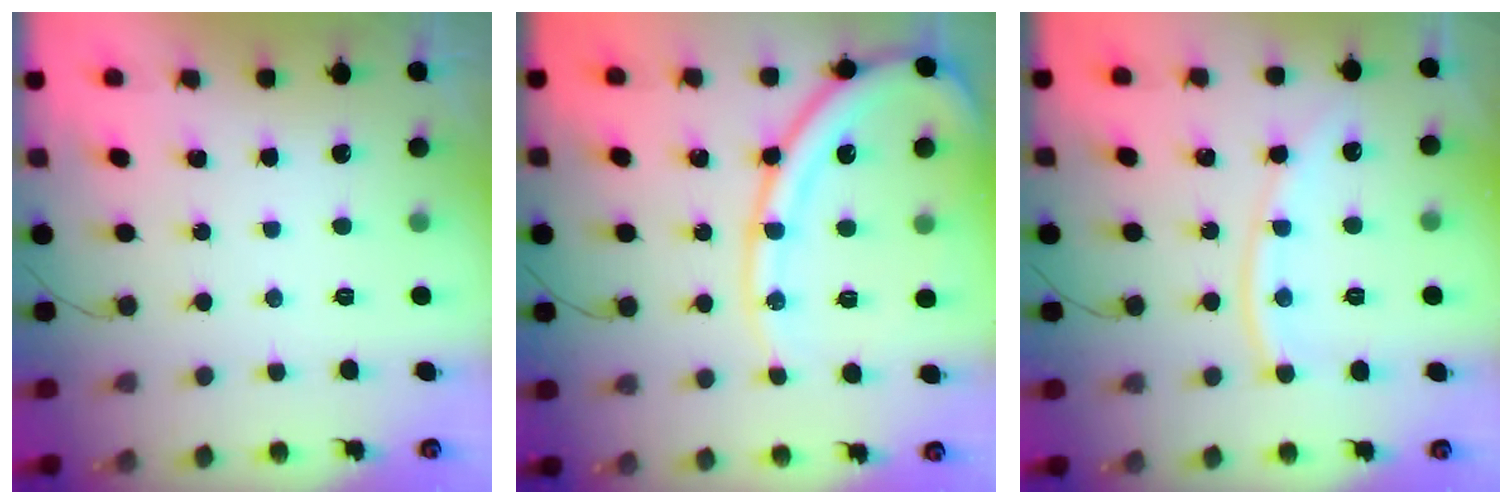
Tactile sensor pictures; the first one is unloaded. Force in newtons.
{"total": 15.7, "press": 15.5, "slide": 2.3}
{"total": 11.8, "press": 11.7, "slide": 1.3}